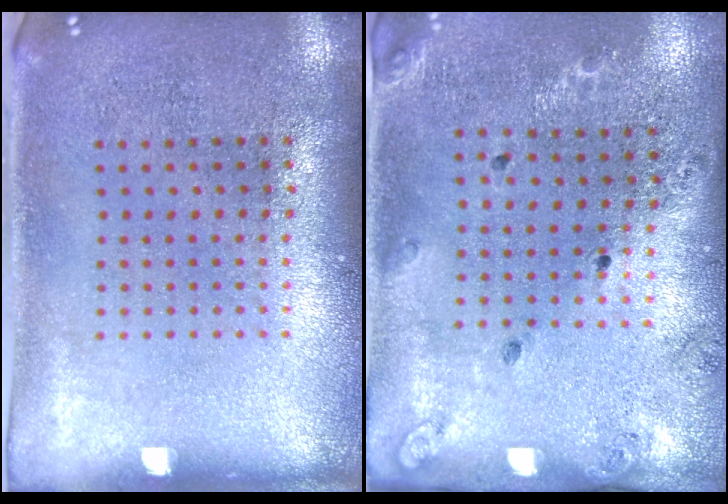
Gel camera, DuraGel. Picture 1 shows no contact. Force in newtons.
{"total": 1.2, "press": 1.1, "slide": 0.5}